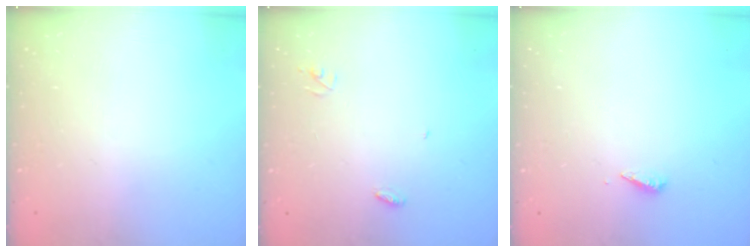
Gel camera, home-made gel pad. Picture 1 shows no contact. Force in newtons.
{"total": 3.3, "press": 3.2, "slide": 0.3}
{"total": 2.8, "press": 2.8, "slide": 0.2}